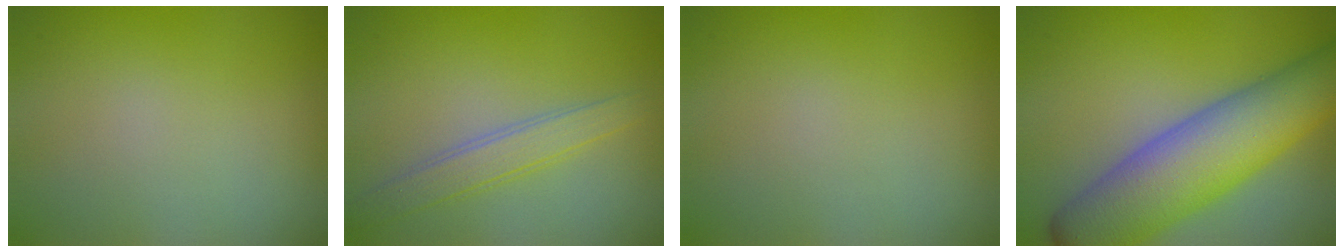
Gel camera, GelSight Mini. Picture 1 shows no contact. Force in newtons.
{"total": 2.5, "press": 2.5, "slide": 0.1}
{"total": 0.0}
{"total": 11.2, "press": 11.2, "slide": 0.3}